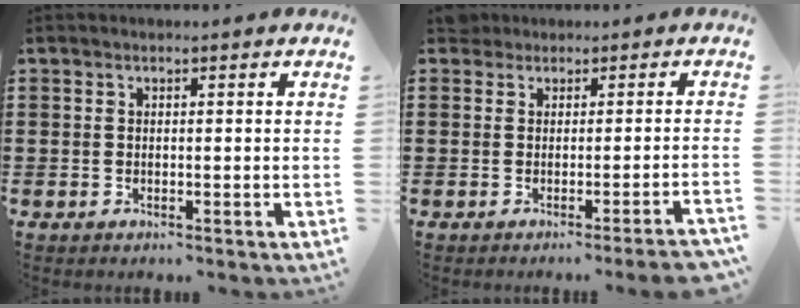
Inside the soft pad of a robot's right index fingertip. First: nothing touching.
{"total": 1.2, "force": [-0.4, 0.3, 1.1], "torque": [-0.024, 0.003, -0.007]}